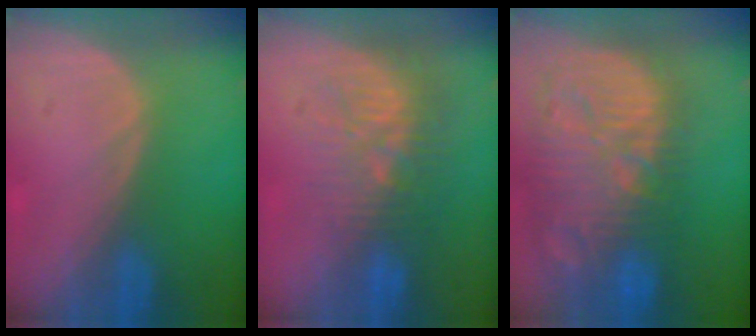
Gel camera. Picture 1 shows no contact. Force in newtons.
{"total": 9.2, "press": 8.6, "slide": 3.1}
{"total": 14.8, "press": 12.8, "slide": 7.3}